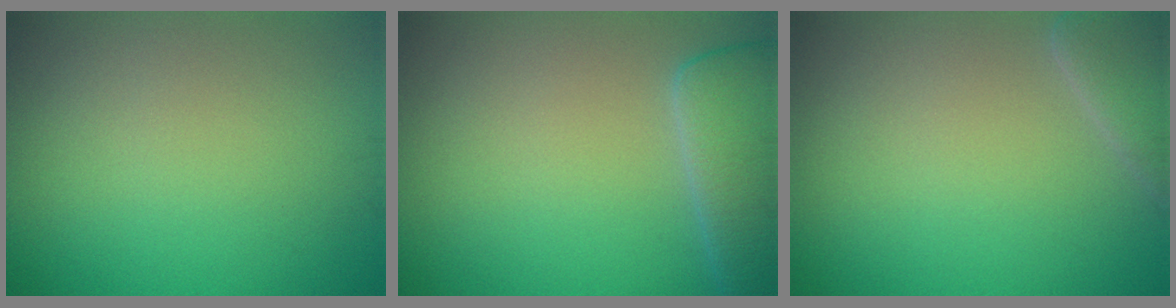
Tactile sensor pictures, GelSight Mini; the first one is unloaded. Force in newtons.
{"total": 5.6, "press": 5.6, "slide": 0.5}
{"total": 3.2, "press": 3.2, "slide": 0.3}